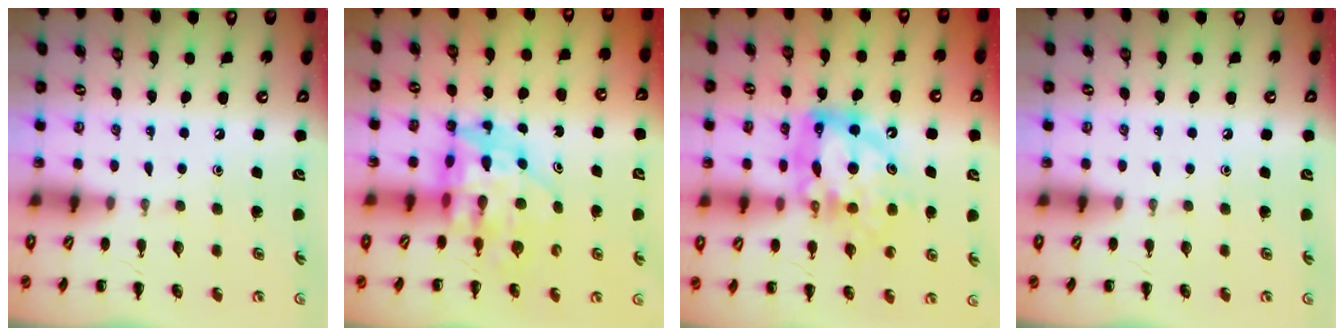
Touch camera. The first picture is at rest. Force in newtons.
{"total": 9.4, "press": 9.0, "slide": 2.8}
{"total": 14.4, "press": 13.8, "slide": 4.1}
{"total": 0.0}